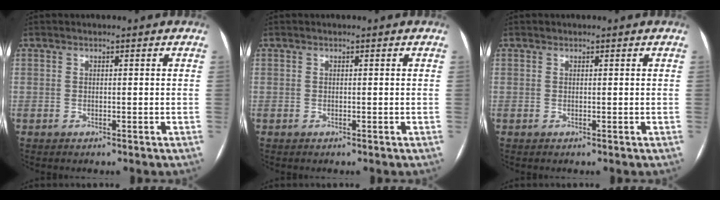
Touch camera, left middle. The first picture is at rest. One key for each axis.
{"total": 0.0}
{"total": 0.0}